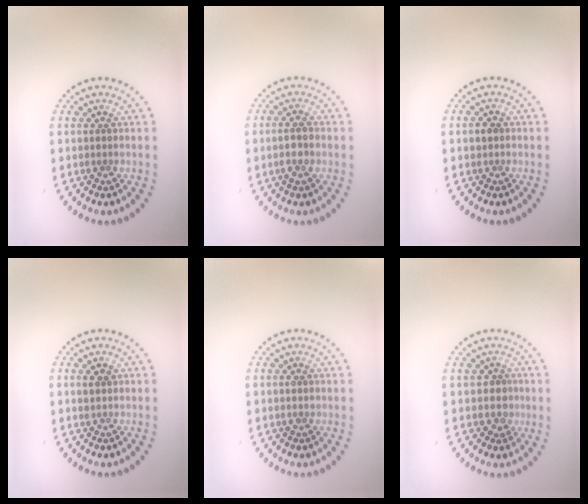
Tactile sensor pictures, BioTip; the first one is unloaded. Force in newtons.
{"total": 2.0, "press": 1.9, "slide": 0.6}
{"total": 1.2, "press": 1.1, "slide": 0.4}
{"total": 1.1, "press": 1.0, "slide": 0.5}
{"total": 0.7, "press": 0.7, "slide": 0.1}
{"total": 1.4, "press": 1.0, "slide": 0.9}